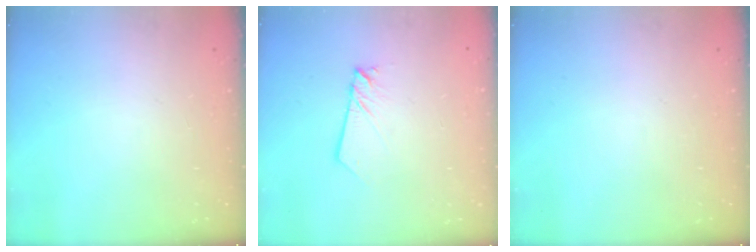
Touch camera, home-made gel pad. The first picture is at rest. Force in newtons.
{"total": 2.2, "press": 2.2, "slide": 0.1}
{"total": 0.0}